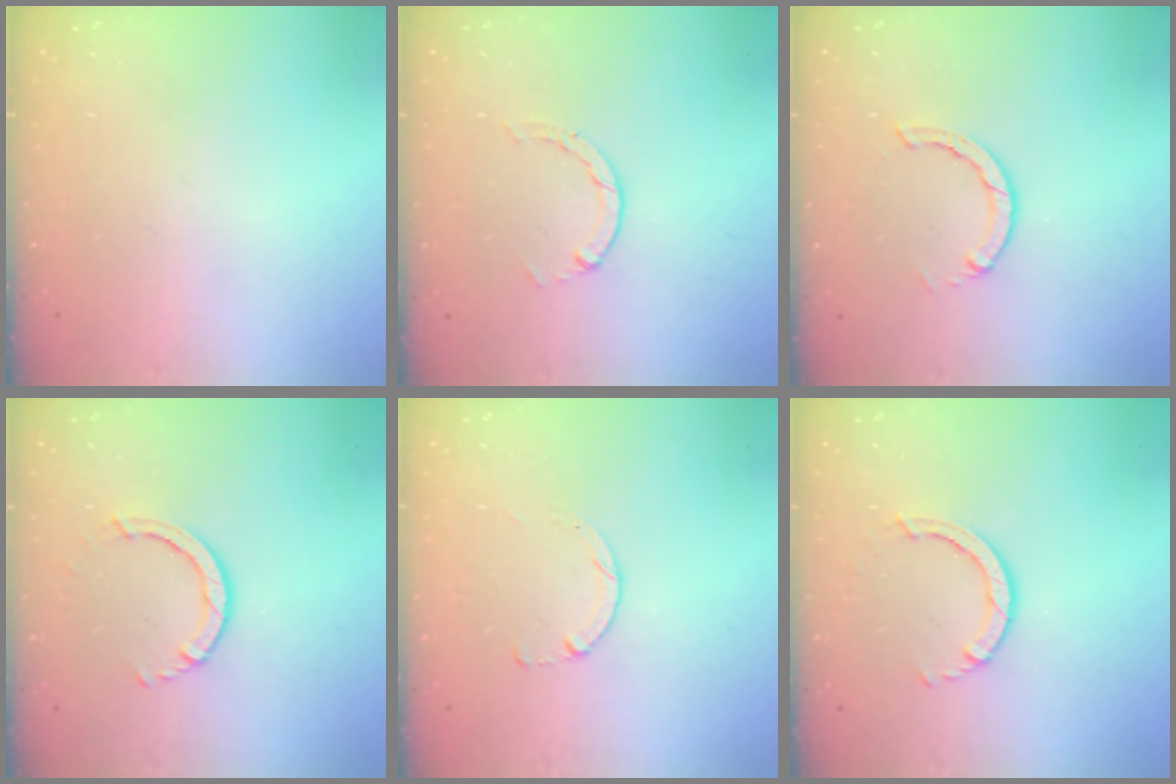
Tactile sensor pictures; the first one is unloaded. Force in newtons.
{"total": 0.6, "press": 0.6, "slide": 0.2}
{"total": 3.3, "press": 3.2, "slide": 0.4}
{"total": 3.1, "press": 3.1, "slide": 0.3}
{"total": 0.0}
{"total": 3.0, "press": 3.0, "slide": 0.4}